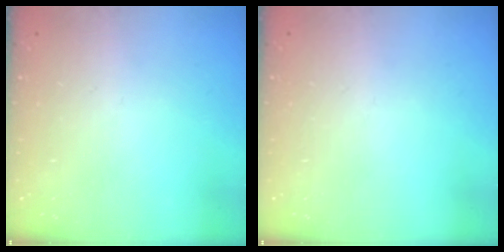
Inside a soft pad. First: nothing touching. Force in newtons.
{"total": 0.0}